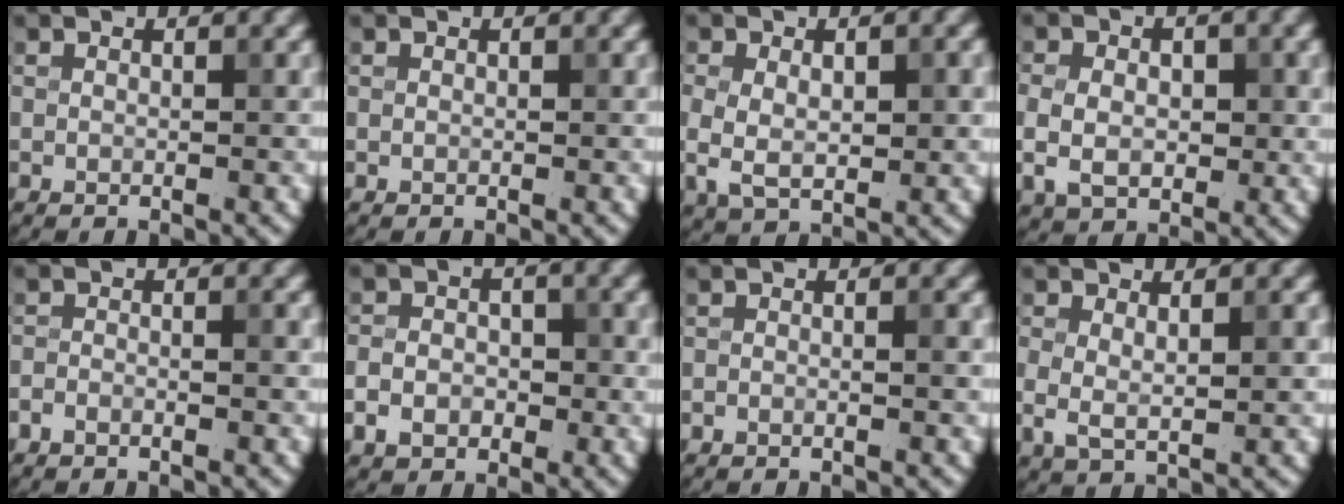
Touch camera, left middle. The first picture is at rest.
{"total": 0.0}
{"total": 5.3, "force": [-0.2, 3.1, 4.2], "torque": [-0.089, -0.010, 0.000]}
{"total": 4.9, "force": [-0.1, 3.5, 3.4], "torque": [-0.060, -0.004, -0.004]}
{"total": 1.4, "force": [-1.0, 0.4, 0.8], "torque": [-0.019, 0.001, -0.023]}
{"total": 3.3, "force": [-1.3, 2.5, 1.8], "torque": [-0.030, -0.001, -0.027]}
{"total": 1.0, "force": [-0.5, 0.2, 0.8], "torque": [-0.012, -0.002, -0.010]}
{"total": 3.3, "force": [0.2, 1.4, 2.9], "torque": [-0.054, -0.002, 0.003]}